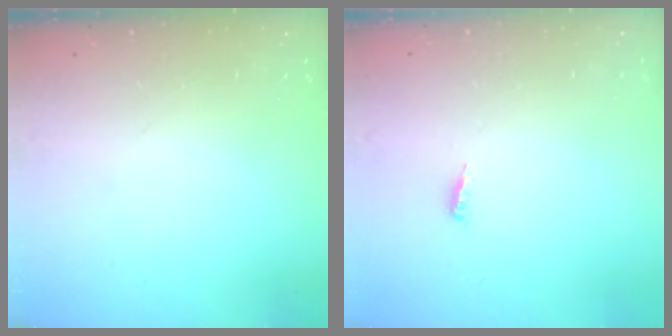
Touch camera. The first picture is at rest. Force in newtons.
{"total": 3.9, "press": 3.9, "slide": 0.4}